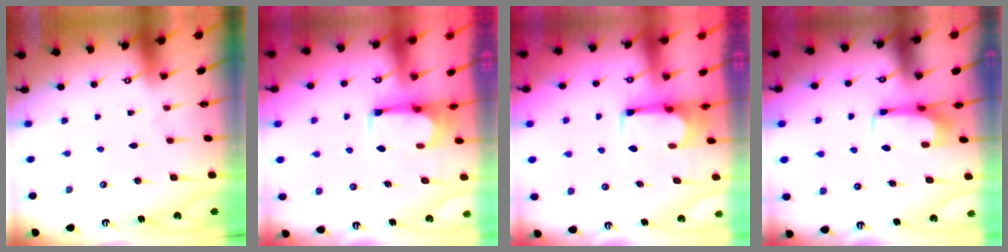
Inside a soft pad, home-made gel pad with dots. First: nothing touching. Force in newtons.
{"total": 2.1, "press": 2.1, "slide": 0.1}
{"total": 2.5, "press": 2.5, "slide": 0.1}
{"total": 3.3, "press": 3.3, "slide": 0.4}